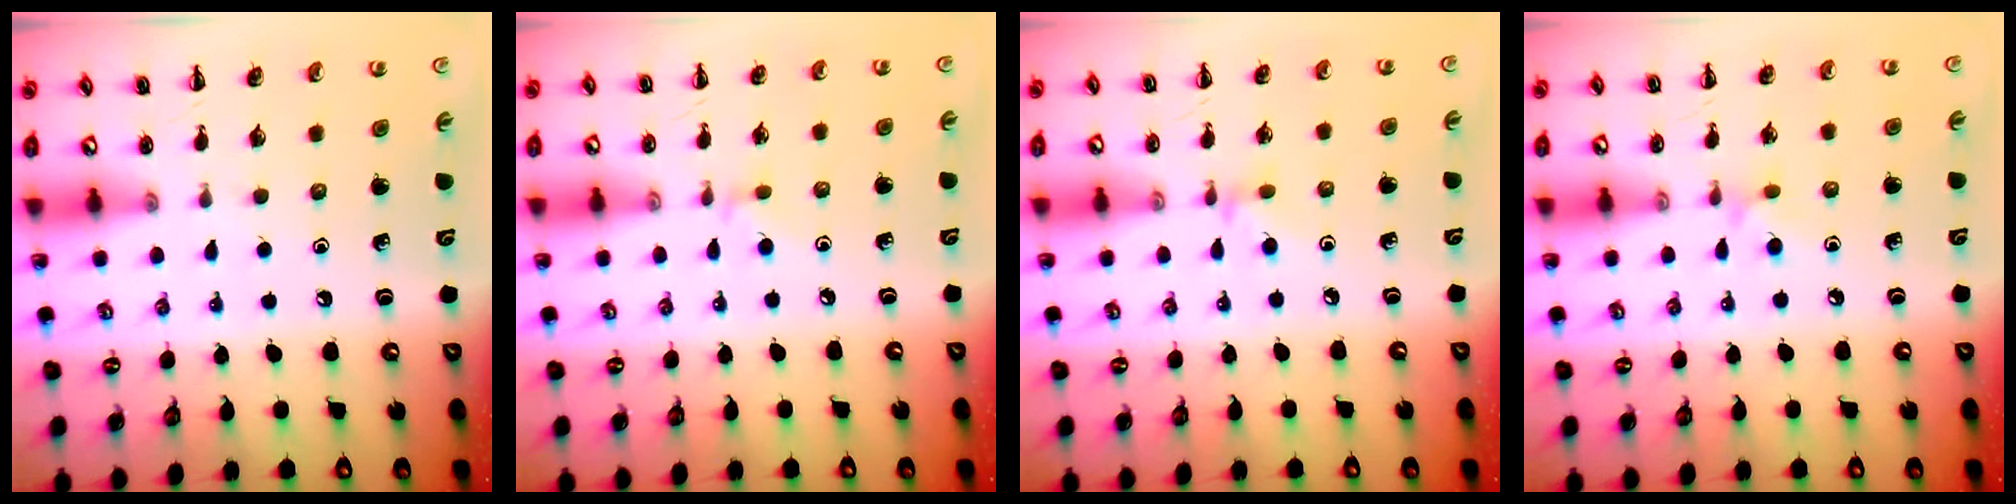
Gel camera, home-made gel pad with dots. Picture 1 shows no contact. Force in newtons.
{"total": 3.6, "press": 3.4, "slide": 1.3}
{"total": 3.0, "press": 2.7, "slide": 1.2}
{"total": 4.4, "press": 4.1, "slide": 1.4}